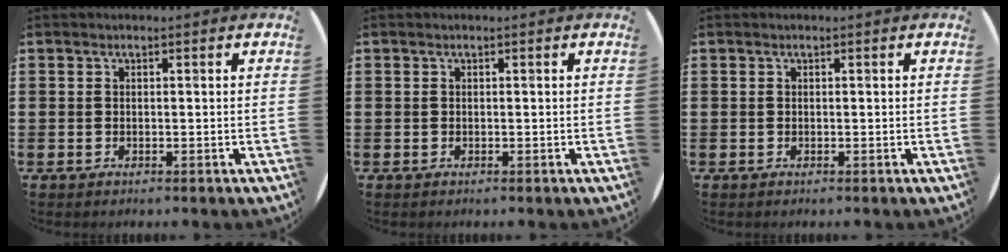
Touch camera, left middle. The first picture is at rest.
{"total": 0.0}
{"total": 0.0}